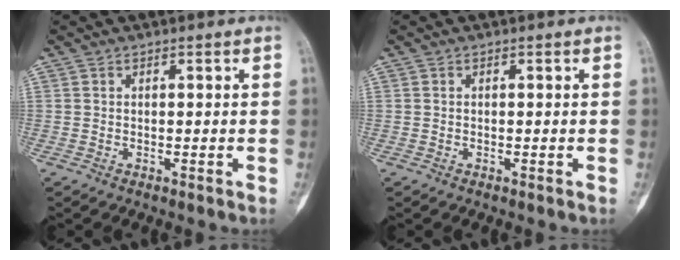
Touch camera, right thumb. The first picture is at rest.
{"total": 0.0}